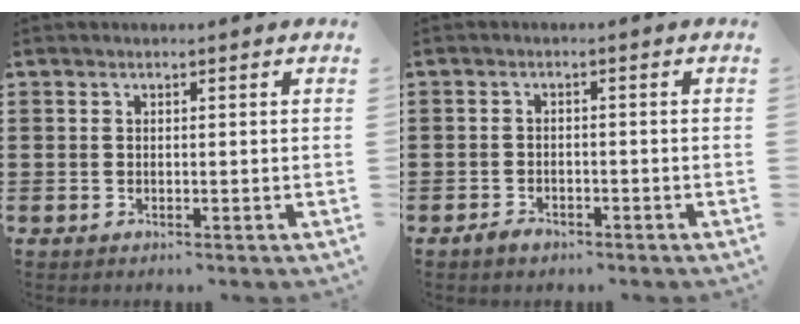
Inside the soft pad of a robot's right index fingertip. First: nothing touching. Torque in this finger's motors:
{"motor_torque": [-0.32, 1.14, -0.09, -0.08]}